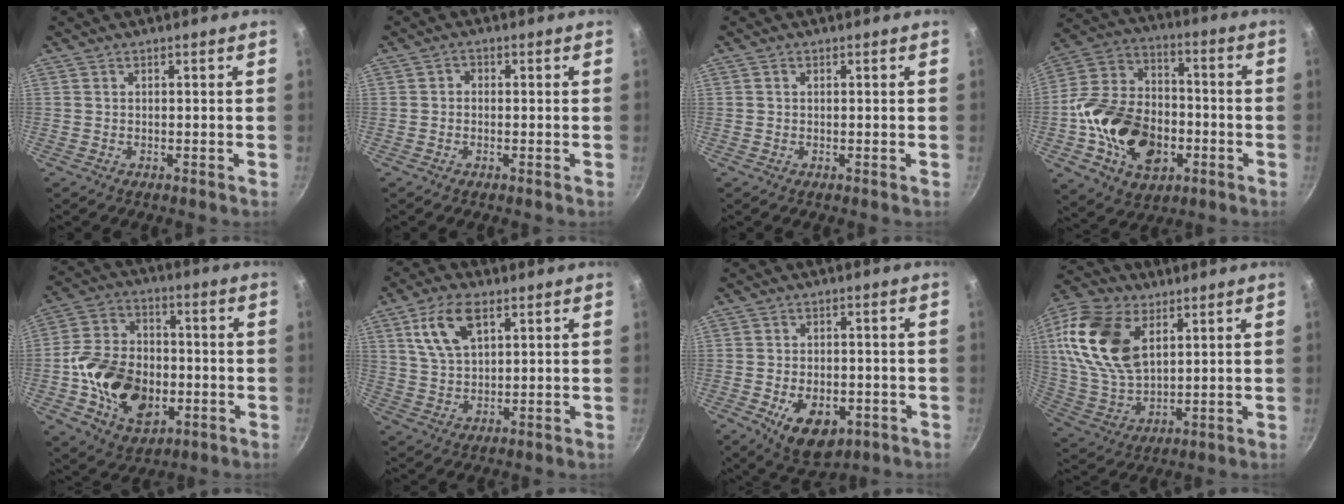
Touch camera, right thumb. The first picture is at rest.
{"total": 1.4, "force": [-0.2, 1.2, 0.7], "torque": [-0.010, 0.006, -0.006]}
{"total": 0.6, "force": [0.1, 0.5, 0.3], "torque": [-0.003, 0.004, 0.002]}
{"total": 21.5, "force": [-5.7, 15.2, 14.0], "torque": [-0.221, 0.045, -0.099]}
{"total": 18.4, "force": [-3.9, 13.2, 12.3], "torque": [-0.192, 0.027, -0.063]}
{"total": 10.2, "force": [4.4, 5.4, 7.4], "torque": [-0.133, -0.006, 0.086]}
{"total": 10.6, "force": [-3.7, 6.4, 7.5], "torque": [-0.096, 0.003, -0.043]}
{"total": 19.7, "force": [6.7, 11.9, 14.2], "torque": [-0.262, -0.017, 0.135]}